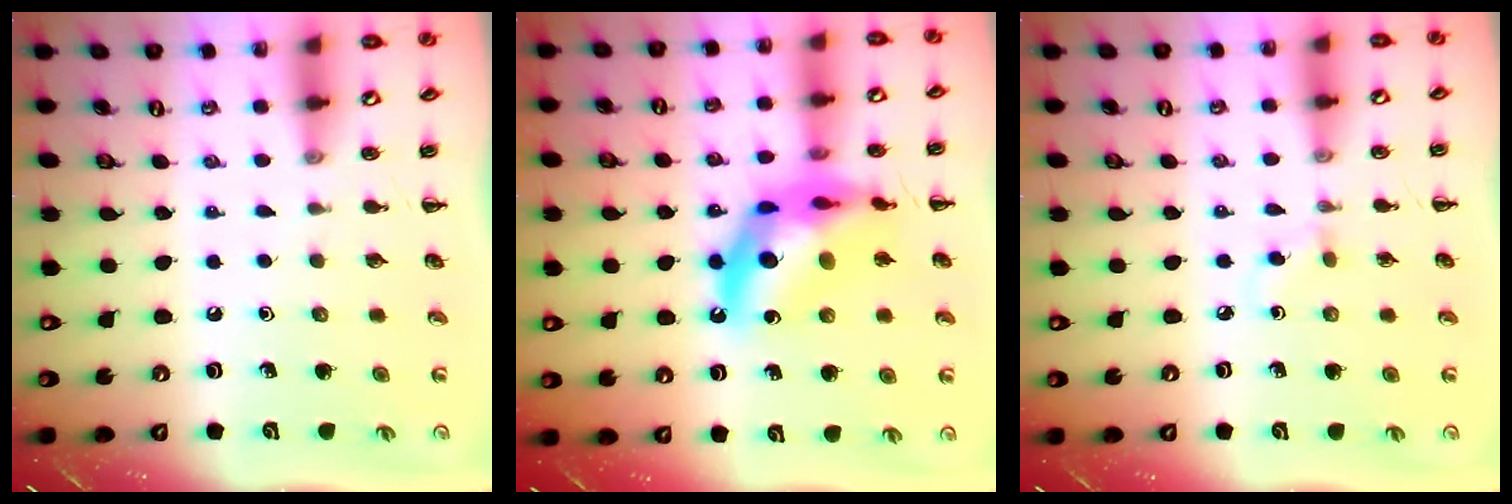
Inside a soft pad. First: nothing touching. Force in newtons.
{"total": 17.7, "press": 17.2, "slide": 4.5}
{"total": 2.9, "press": 2.7, "slide": 1.0}